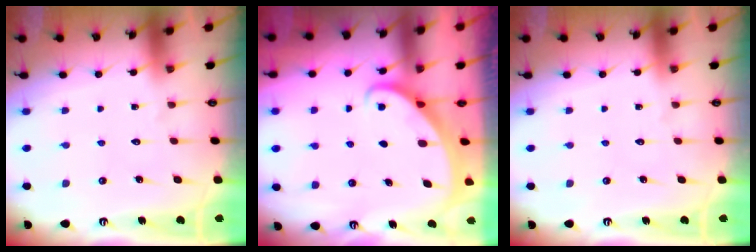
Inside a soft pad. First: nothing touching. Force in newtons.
{"total": 1.8, "press": 1.7, "slide": 0.0}
{"total": 0.0}